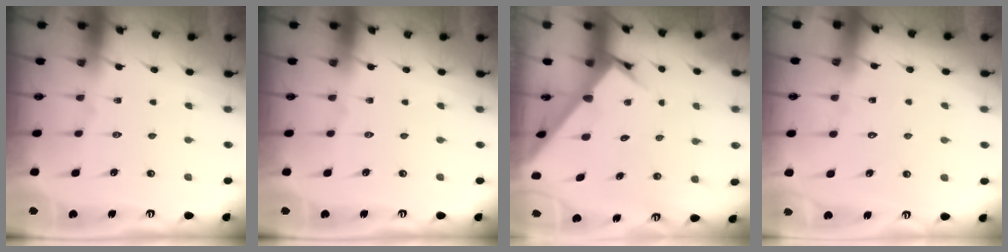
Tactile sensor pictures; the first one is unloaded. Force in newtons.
{"total": 0.0}
{"total": 2.7, "press": 2.7, "slide": 0.2}
{"total": 4.9, "press": 4.9, "slide": 0.5}